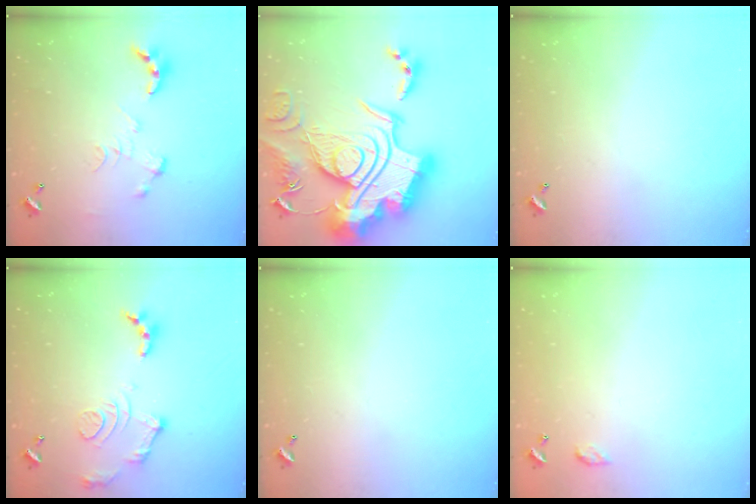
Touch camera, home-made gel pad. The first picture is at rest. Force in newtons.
{"total": 0.7, "press": 0.7, "slide": 0.1}
{"total": 0.0}
{"total": 11.8, "press": 11.7, "slide": 0.8}
{"total": 0.0}
{"total": 3.2, "press": 3.2, "slide": 0.4}